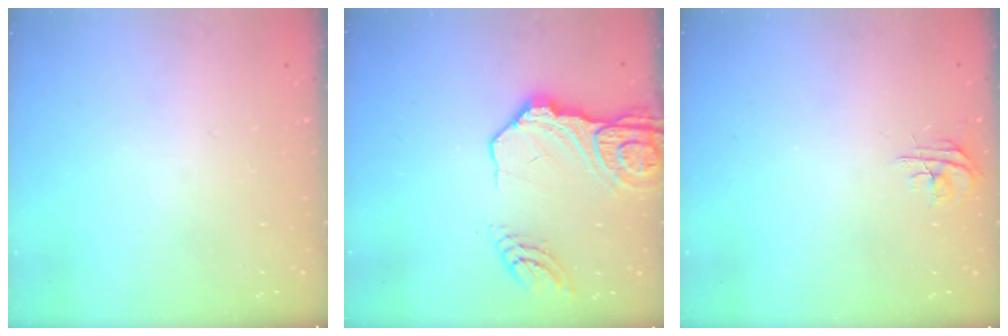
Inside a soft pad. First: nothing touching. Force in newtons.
{"total": 15.9, "press": 15.7, "slide": 1.8}
{"total": 4.7, "press": 4.7, "slide": 0.3}